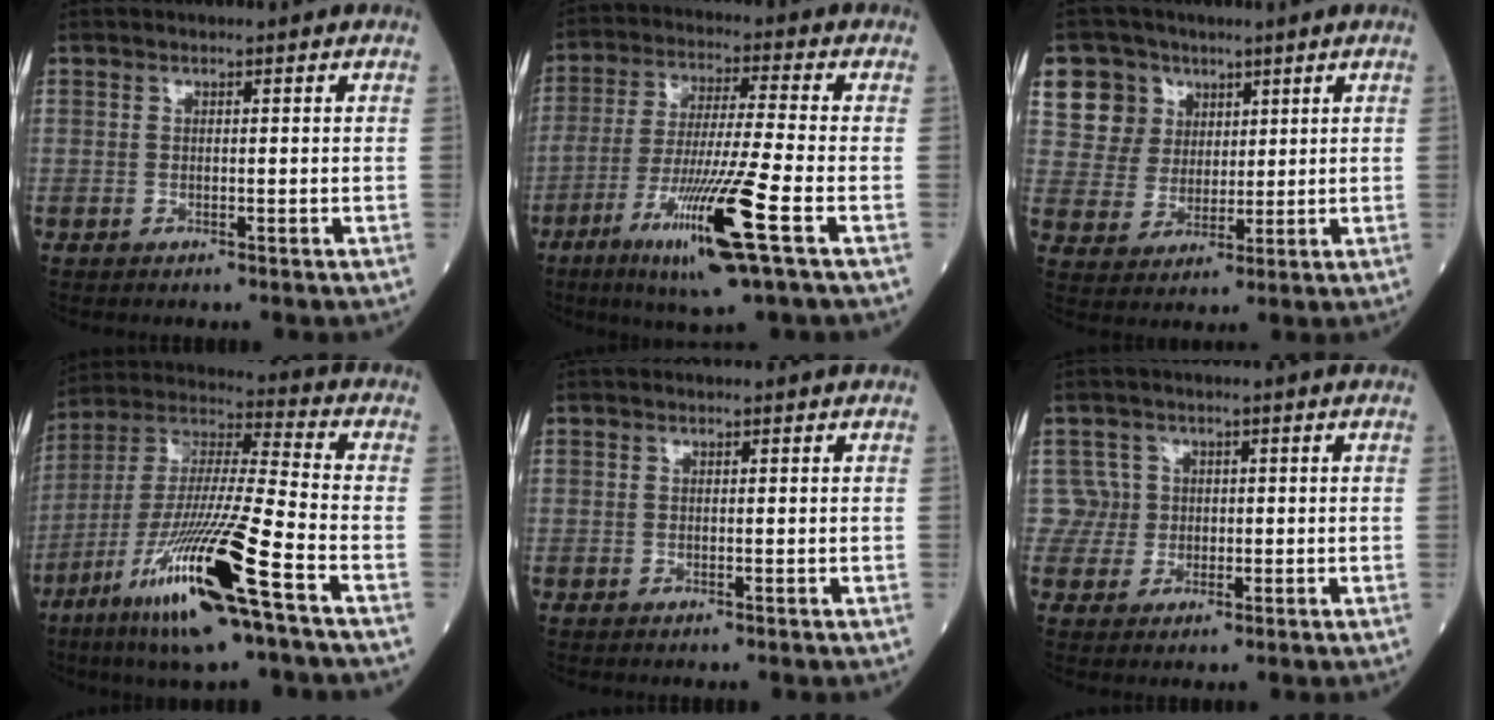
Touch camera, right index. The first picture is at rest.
{"total": 14.1, "force": [-6.2, -0.7, 12.6], "torque": [-0.250, -0.029, -0.112]}
{"total": 8.1, "force": [4.8, 6.5, -0.1], "torque": [-0.002, 0.010, 0.101]}
{"total": 19.5, "force": [-9.6, 0.6, 16.9], "torque": [-0.356, -0.041, -0.182]}
{"total": 0.0}
{"total": 3.4, "force": [0.6, 3.3, -0.7], "torque": [0.030, 0.009, 0.006]}